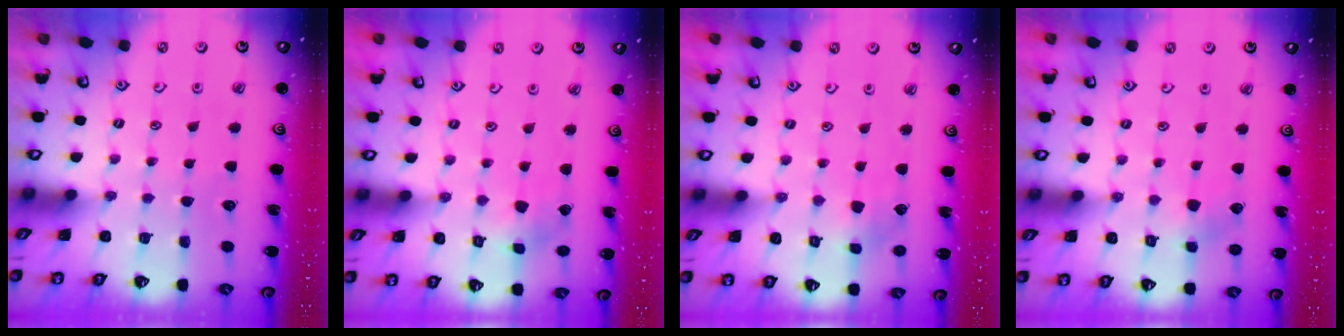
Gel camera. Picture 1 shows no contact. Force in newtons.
{"total": 2.6, "press": 2.5, "slide": 0.3}
{"total": 3.1, "press": 3.0, "slide": 0.7}
{"total": 4.2, "press": 4.2, "slide": 0.5}